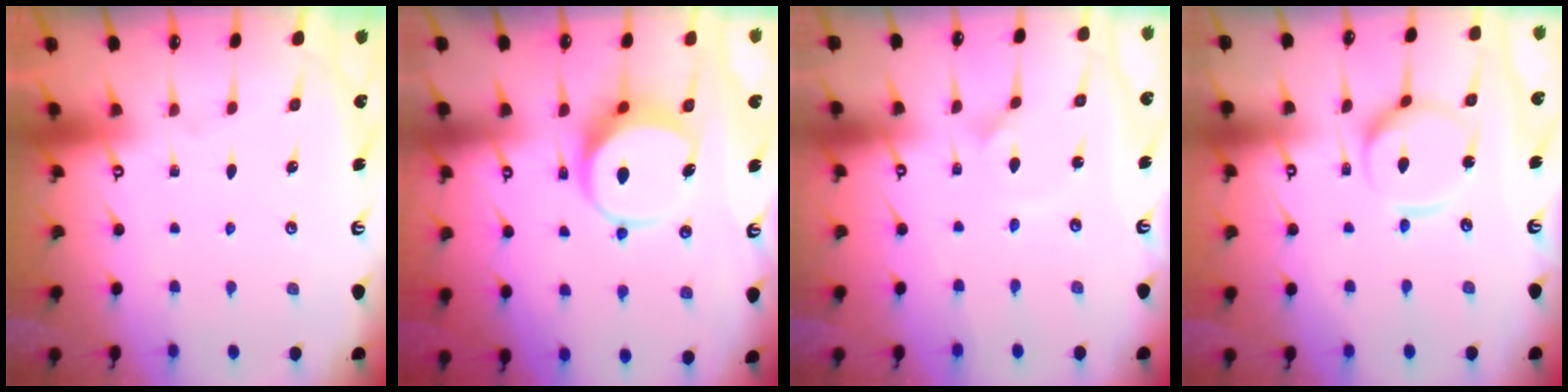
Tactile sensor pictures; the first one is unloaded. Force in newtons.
{"total": 8.6, "press": 8.6, "slide": 0.6}
{"total": 1.8, "press": 1.8, "slide": 0.1}
{"total": 11.3, "press": 11.3, "slide": 1.1}